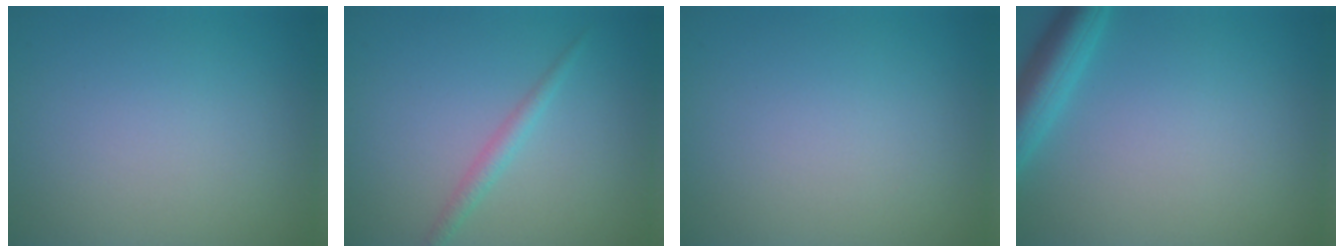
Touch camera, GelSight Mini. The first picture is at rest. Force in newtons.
{"total": 1.5, "press": 1.5, "slide": 0.0}
{"total": 0.0}
{"total": 4.2, "press": 4.2, "slide": 0.2}